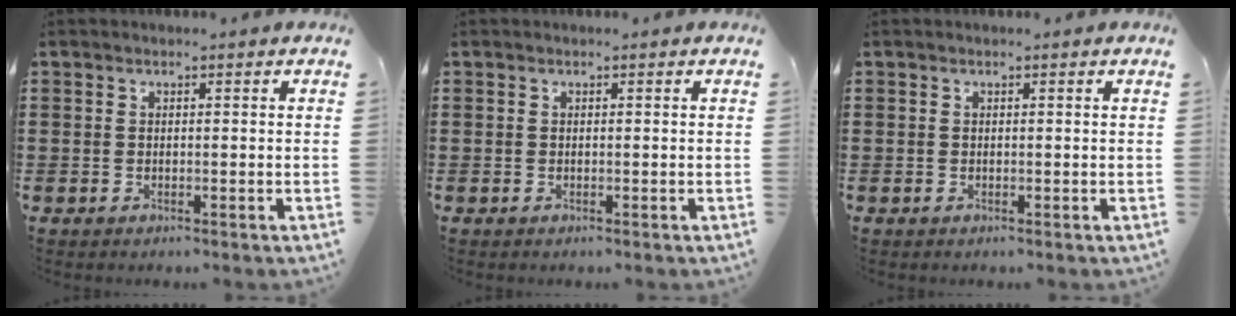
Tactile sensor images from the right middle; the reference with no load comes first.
{"total": 0.0}
{"total": 0.0}